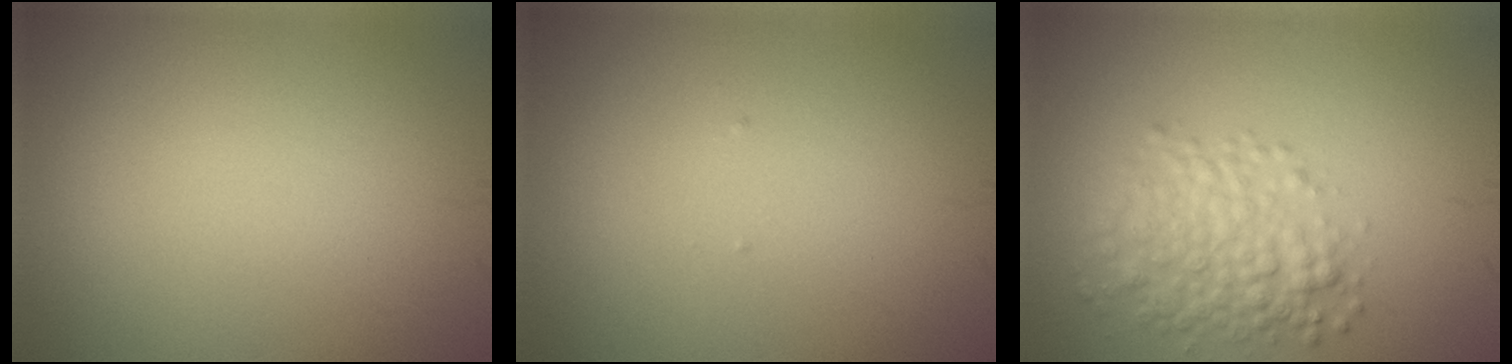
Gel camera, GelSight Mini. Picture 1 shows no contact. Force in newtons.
{"total": 0.0}
{"total": 4.5, "press": 4.4, "slide": 0.1}